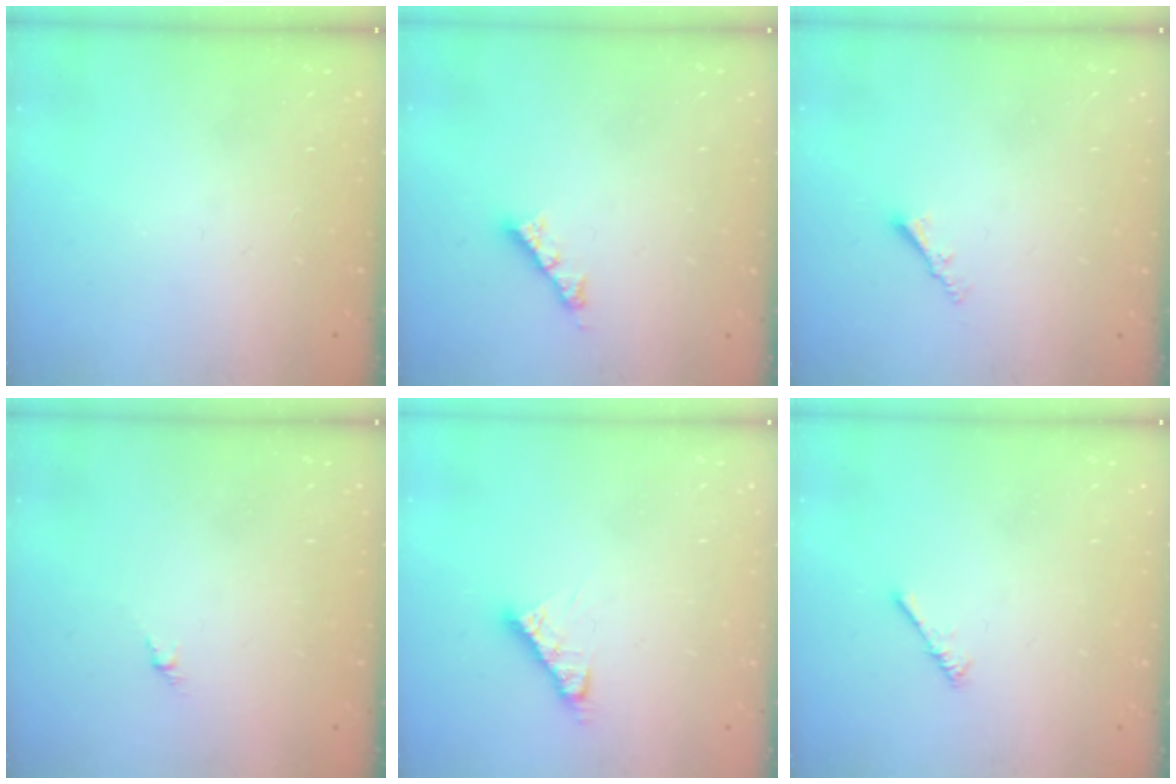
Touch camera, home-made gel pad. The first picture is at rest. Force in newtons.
{"total": 4.1, "press": 4.0, "slide": 0.3}
{"total": 2.0, "press": 2.0, "slide": 0.3}
{"total": 1.5, "press": 1.4, "slide": 0.6}
{"total": 6.6, "press": 6.6, "slide": 0.4}
{"total": 0.0}